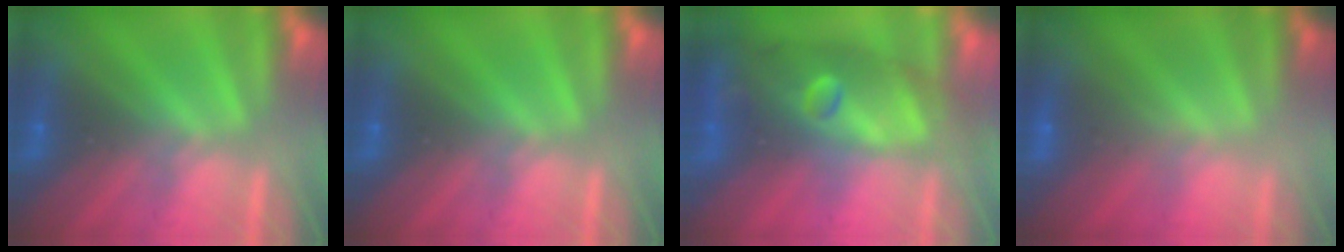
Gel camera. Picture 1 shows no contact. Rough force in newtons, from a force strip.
{"total": 0.0}
{"total": 7.3}
{"total": 2.1}